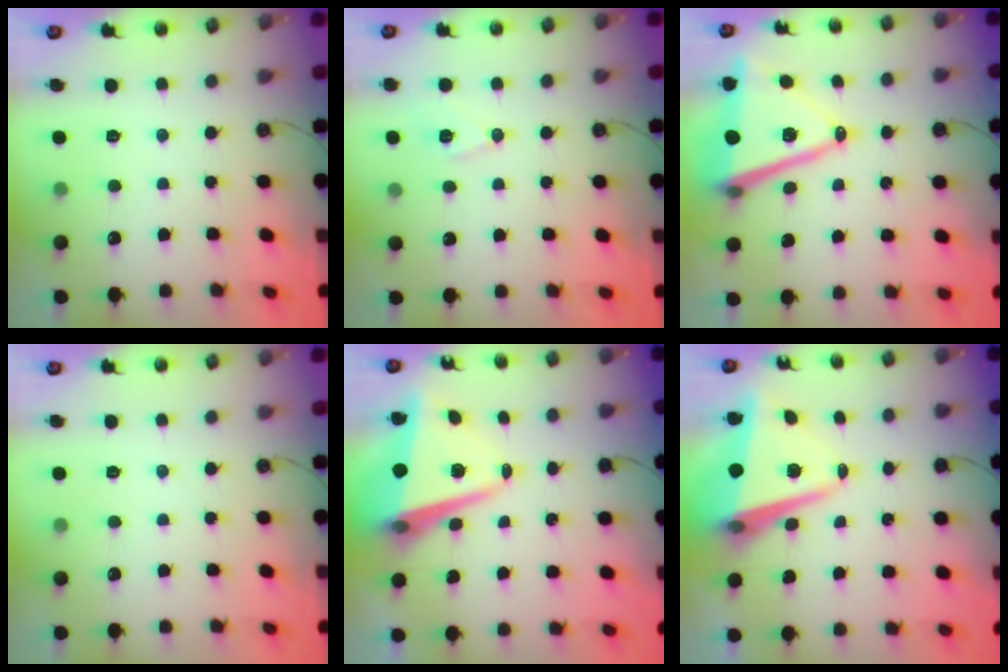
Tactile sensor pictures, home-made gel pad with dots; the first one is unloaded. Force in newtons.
{"total": 7.1, "press": 6.3, "slide": 3.2}
{"total": 15.1, "press": 14.6, "slide": 4.0}
{"total": 0.0}
{"total": 10.8, "press": 10.7, "slide": 1.6}
{"total": 10.8, "press": 10.7, "slide": 1.6}